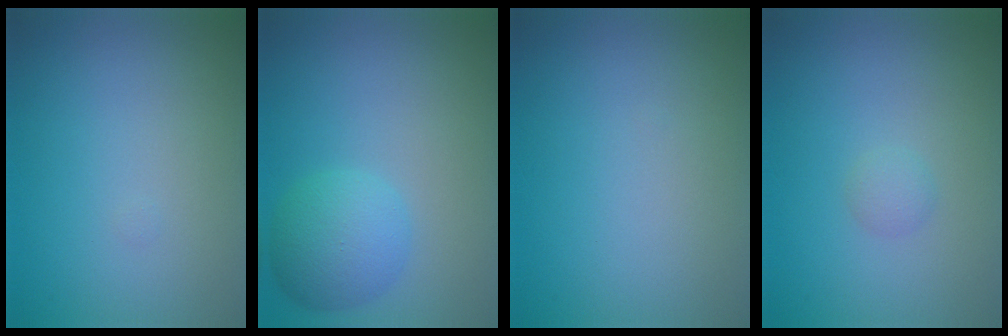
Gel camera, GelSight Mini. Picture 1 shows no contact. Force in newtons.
{"total": 4.2, "press": 4.2, "slide": 0.1}
{"total": 0.0}
{"total": 0.9, "press": 0.9, "slide": 0.0}